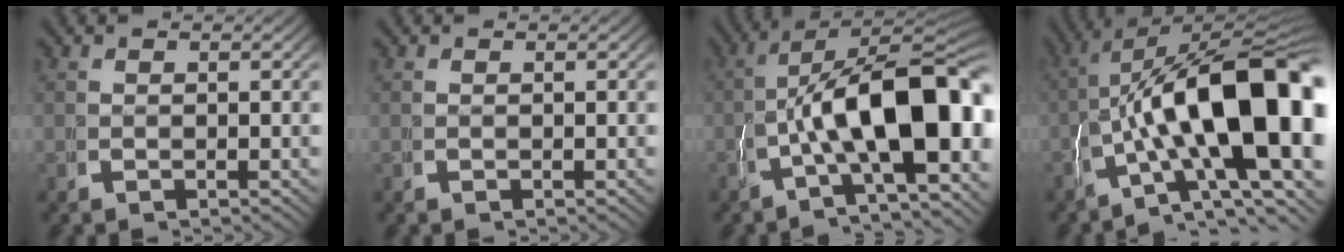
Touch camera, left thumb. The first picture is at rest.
{"total": 0.0}
{"total": 13.4, "force": [-1.4, 6.7, 11.5], "torque": [-0.198, -0.046, -0.009]}
{"total": 18.4, "force": [-2.0, 9.9, 15.4], "torque": [-0.258, -0.062, -0.002]}